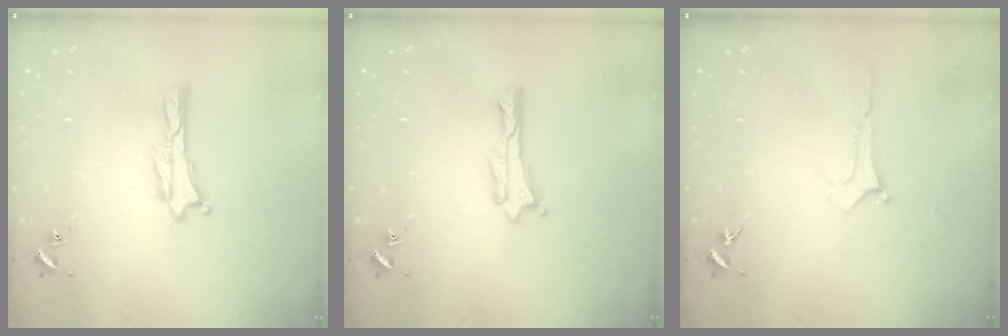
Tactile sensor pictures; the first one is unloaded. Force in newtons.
{"total": 0.0}
{"total": 0.0}